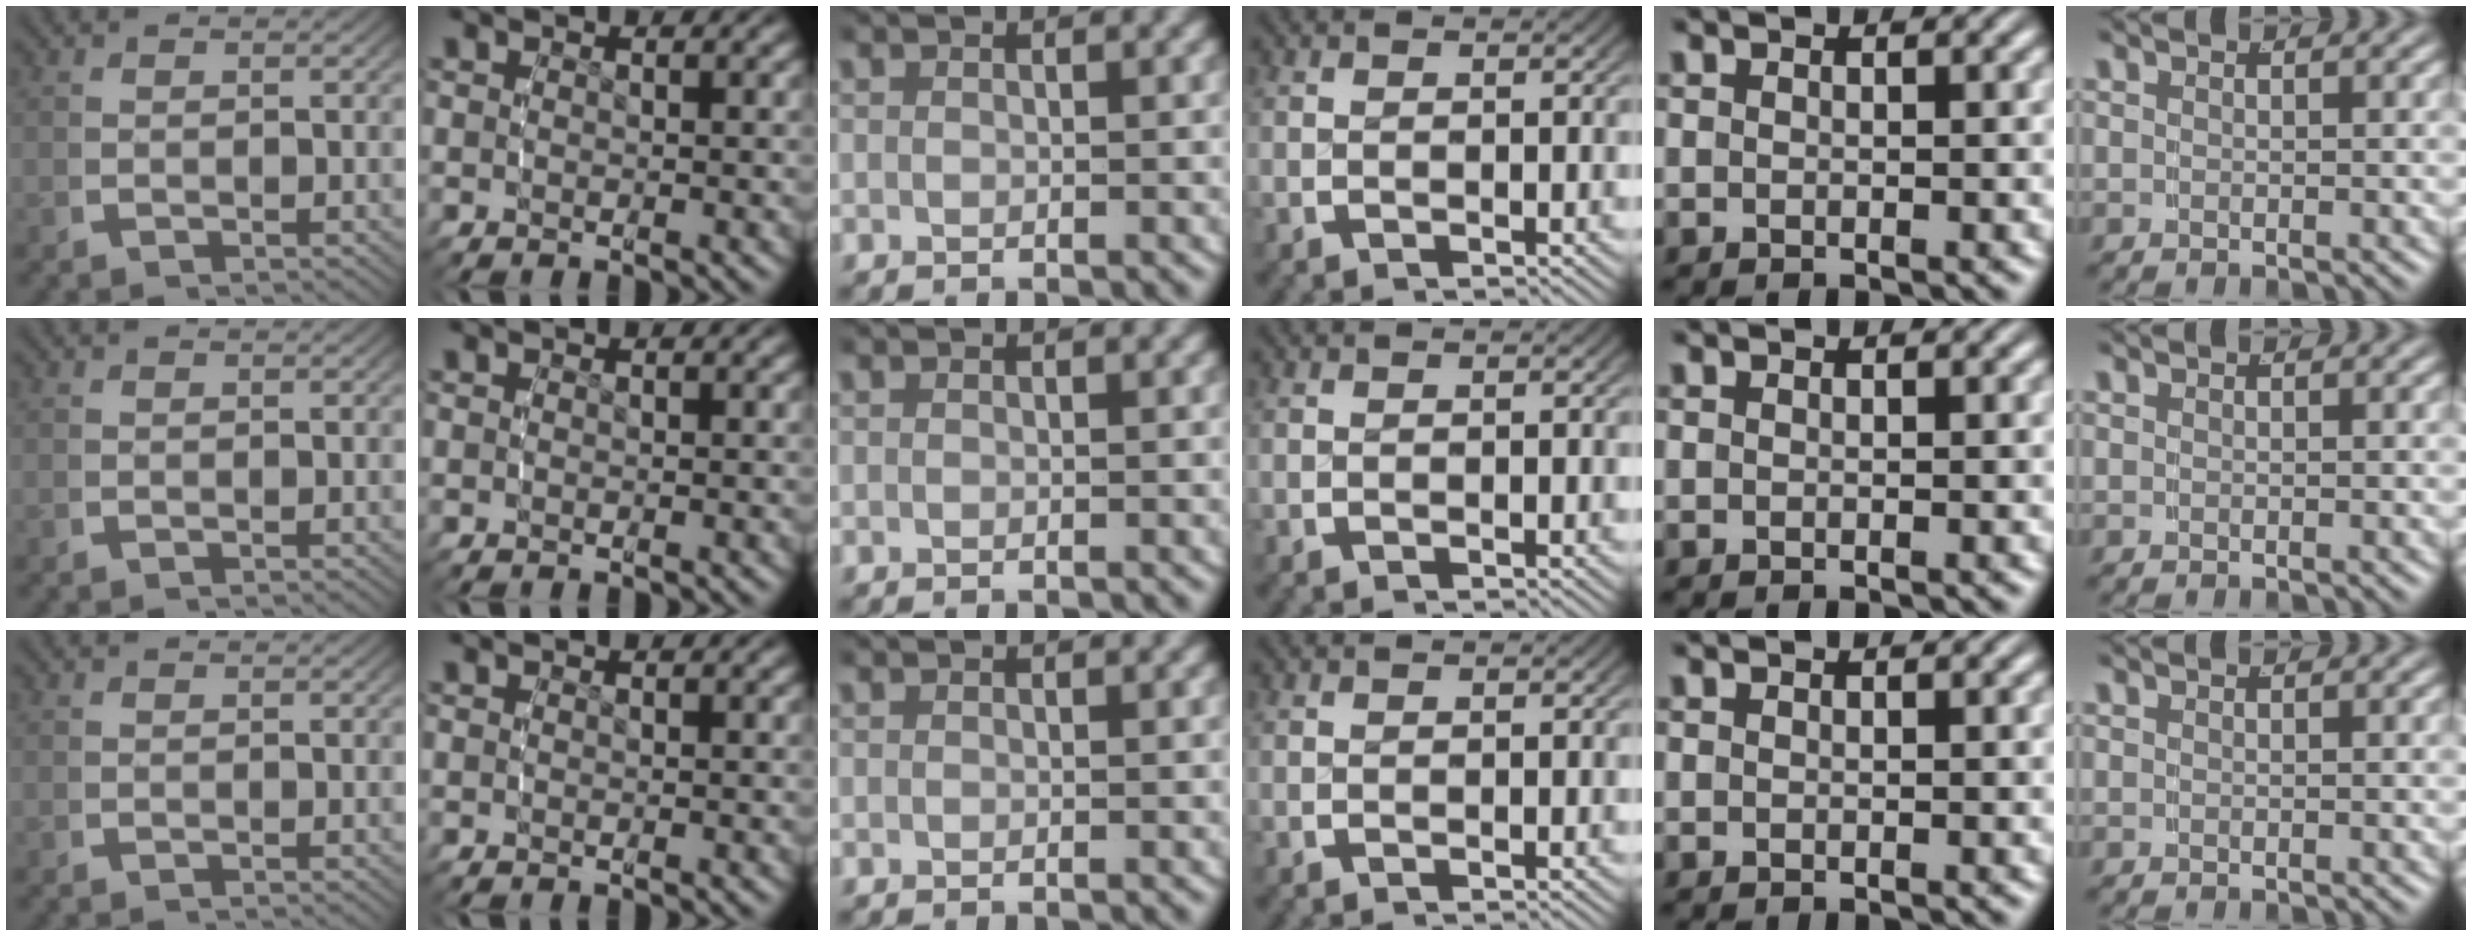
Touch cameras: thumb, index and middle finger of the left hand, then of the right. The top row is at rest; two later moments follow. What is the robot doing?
{"motion": "reach", "object": "shoes"}